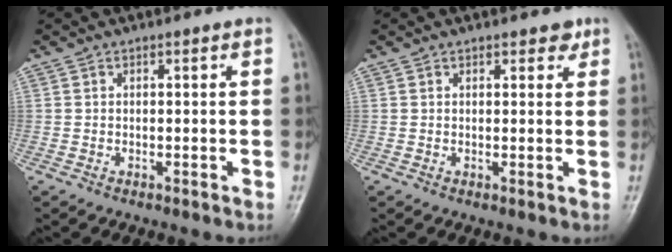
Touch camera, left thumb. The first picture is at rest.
{"total": 2.1, "force": [1.5, 1.1, 1.0], "torque": [0.003, -0.006, 0.014]}